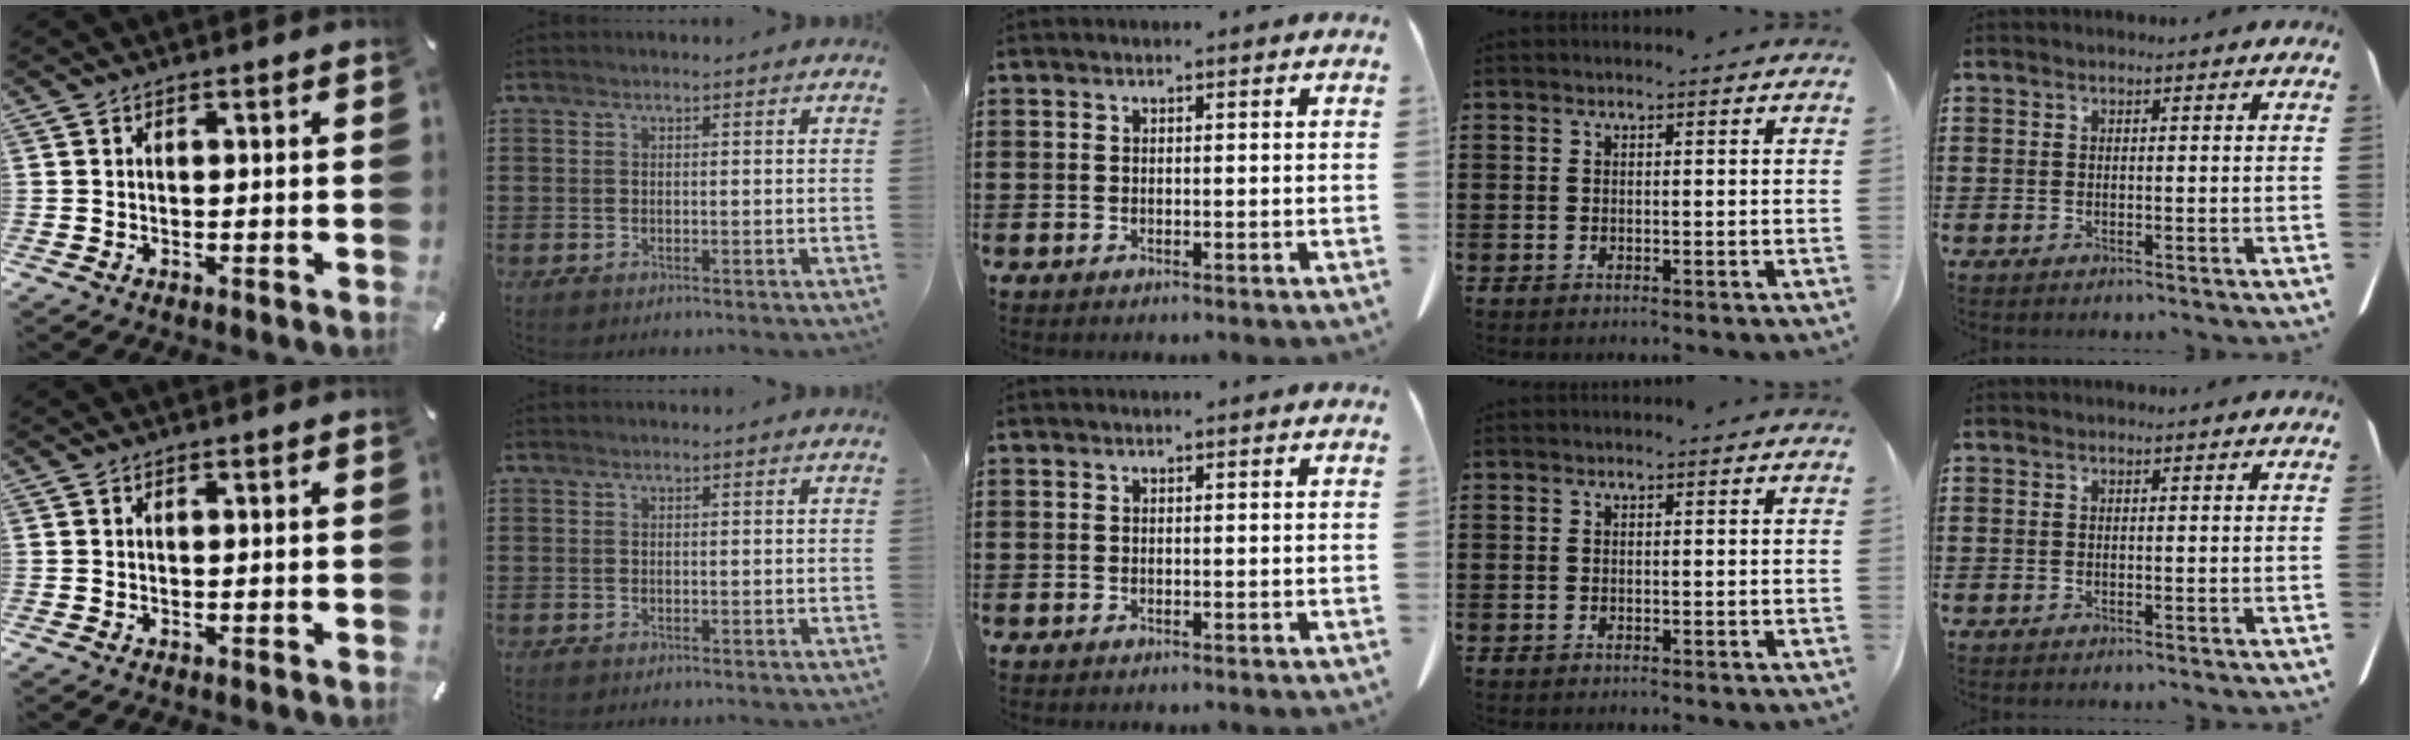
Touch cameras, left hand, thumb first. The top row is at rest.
{}